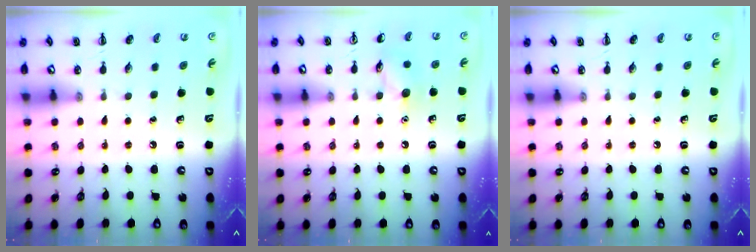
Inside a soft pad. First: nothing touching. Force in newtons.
{"total": 6.6, "press": 6.5, "slide": 1.2}
{"total": 0.0}